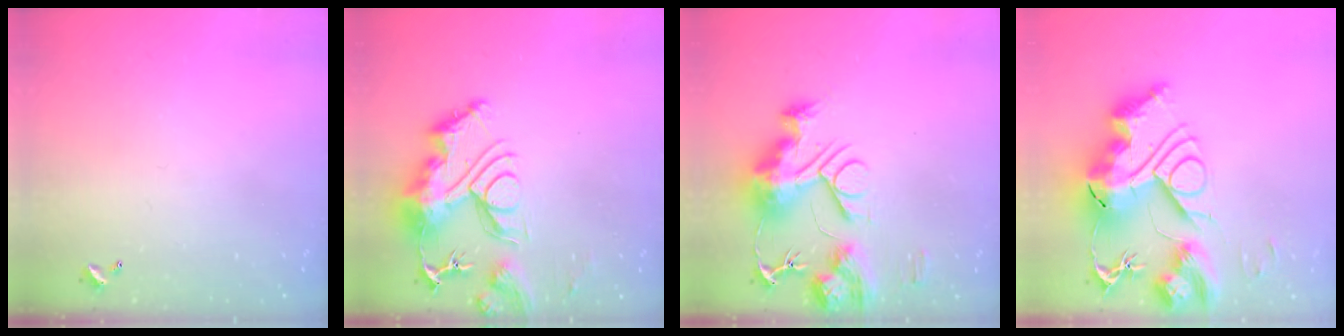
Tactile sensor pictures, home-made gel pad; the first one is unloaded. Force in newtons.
{"total": 14.1, "press": 14.1, "slide": 1.4}
{"total": 14.8, "press": 14.7, "slide": 1.3}
{"total": 0.7, "press": 0.7, "slide": 0.0}